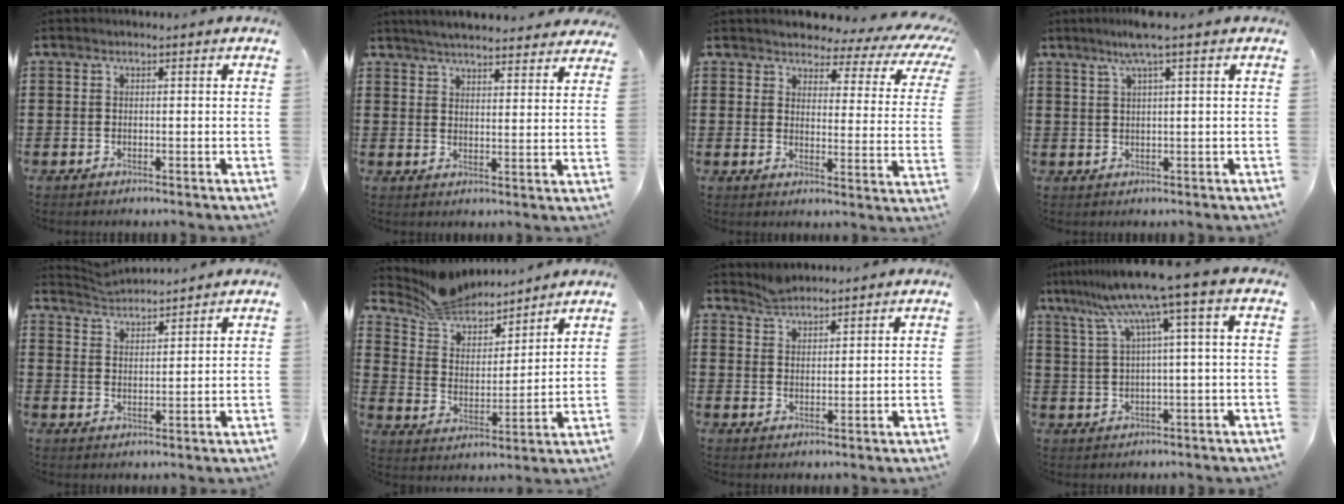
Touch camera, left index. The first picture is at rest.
{"total": 4.6, "force": [4.5, 0.1, 0.8], "torque": [-0.030, -0.018, 0.082]}
{"total": 3.9, "force": [3.4, 1.2, 1.4], "torque": [-0.034, -0.026, 0.051]}
{"total": 4.2, "force": [2.5, -0.4, 3.4], "torque": [-0.070, 0.005, 0.042]}
{"total": 3.0, "force": [2.9, -0.2, -0.6], "torque": [0.000, -0.014, 0.054]}
{"total": 8.4, "force": [8.0, 2.2, 1.2], "torque": [-0.068, -0.047, 0.147]}
{"total": 2.5, "force": [2.5, 0.4, -0.3], "torque": [-0.002, -0.001, 0.049]}
{"total": 9.3, "force": [4.6, -1.1, 8.0], "torque": [-0.179, -0.026, 0.071]}